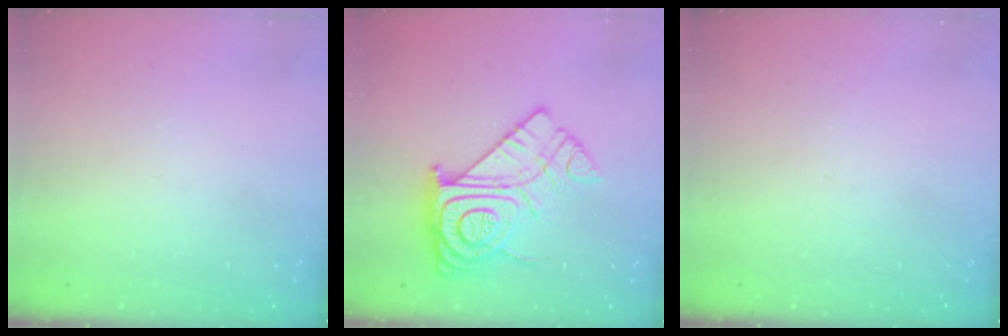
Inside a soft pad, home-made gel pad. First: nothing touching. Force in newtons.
{"total": 20.2, "press": 20.1, "slide": 1.5}
{"total": 0.0}